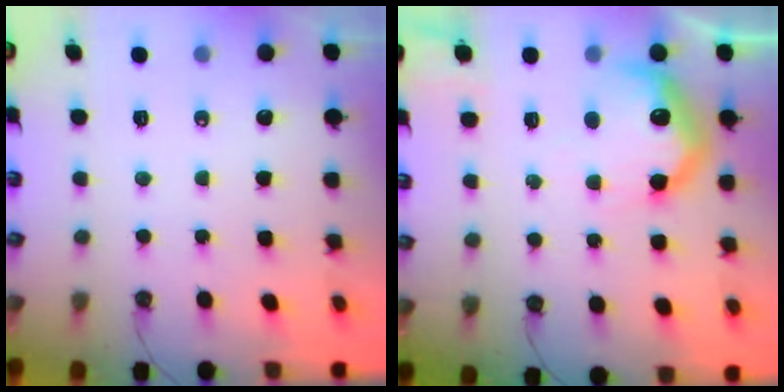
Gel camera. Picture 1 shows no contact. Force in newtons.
{"total": 17.5, "press": 17.4, "slide": 1.5}